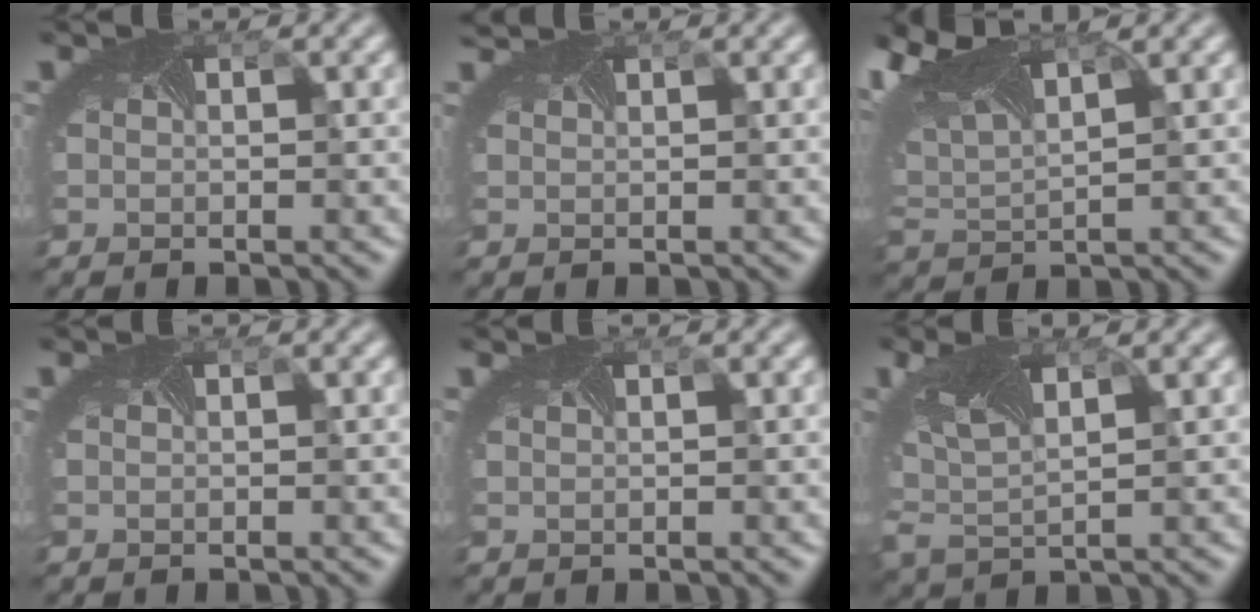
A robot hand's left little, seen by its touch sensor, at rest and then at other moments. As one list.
[{"total": 1.0, "force": [0.9, -0.2, -0.2], "torque": [-0.004, -0.001, 0.013]}, {"total": 10.2, "force": [5.3, 4.7, 7.3], "torque": [-0.162, 0.035, 0.091]}, {"total": 0.0}, {"total": 0.6, "force": [0.5, 0.1, 0.2], "torque": [-0.005, 0.001, 0.003]}, {"total": 5.3, "force": [2.1, 2.5, 4.2], "torque": [-0.098, 0.002, 0.040]}]